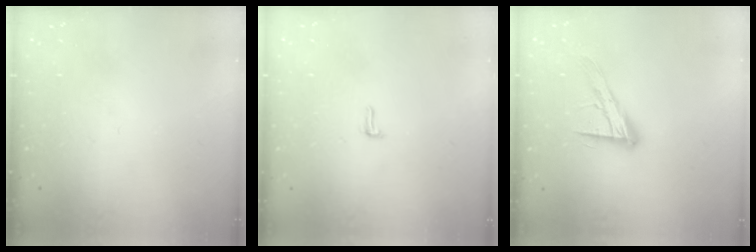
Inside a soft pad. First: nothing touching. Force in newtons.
{"total": 3.7, "press": 3.3, "slide": 1.7}
{"total": 13.4, "press": 13.3, "slide": 1.1}